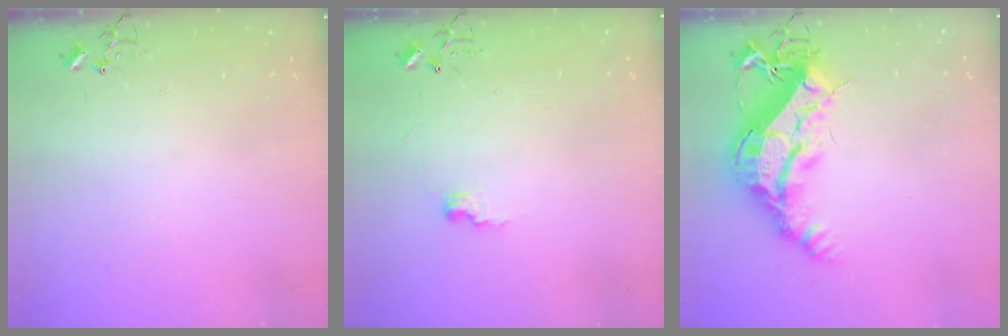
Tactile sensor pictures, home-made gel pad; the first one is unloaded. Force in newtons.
{"total": 7.0, "press": 7.0, "slide": 0.6}
{"total": 20.3, "press": 20.2, "slide": 2.1}